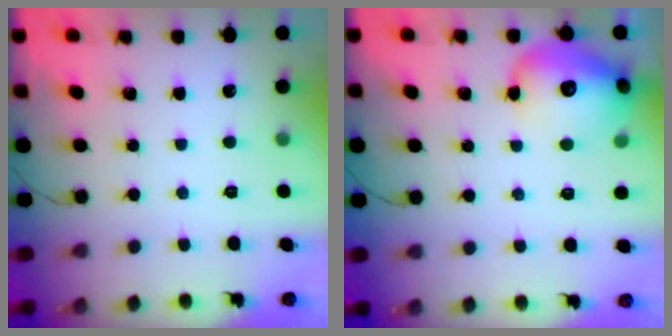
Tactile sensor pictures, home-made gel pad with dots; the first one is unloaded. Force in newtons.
{"total": 17.0, "press": 16.9, "slide": 2.0}